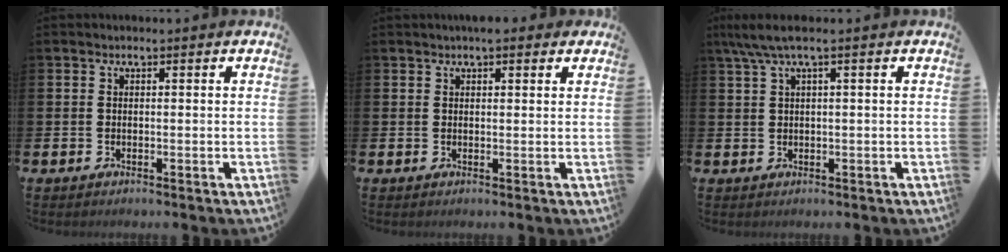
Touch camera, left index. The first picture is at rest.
{"total": 2.1, "force": [1.9, 0.7, 0.7], "torque": [0.002, -0.005, 0.030]}
{"total": 3.1, "force": [1.5, 0.2, 2.7], "torque": [-0.056, 0.002, 0.028]}